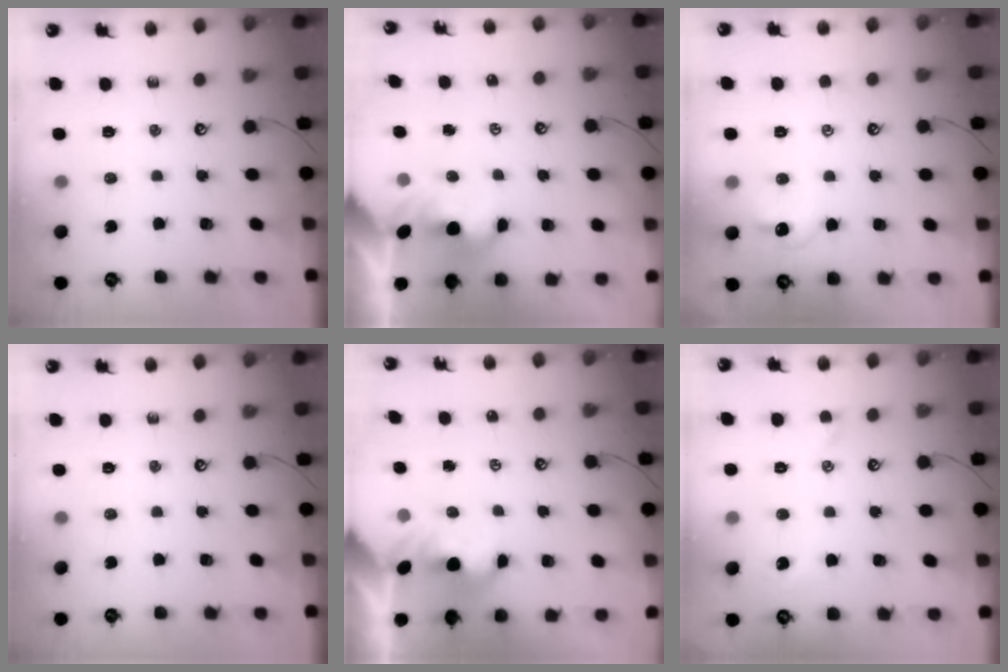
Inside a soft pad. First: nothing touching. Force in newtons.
{"total": 1.6, "press": 1.6, "slide": 0.2}
{"total": 1.2, "press": 1.0, "slide": 0.6}
{"total": 0.0}
{"total": 1.8, "press": 1.8, "slide": 0.2}
{"total": 0.9, "press": 0.7, "slide": 0.5}